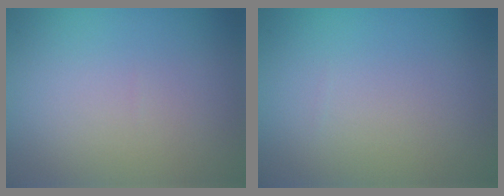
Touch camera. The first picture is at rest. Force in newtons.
{"total": 0.0}